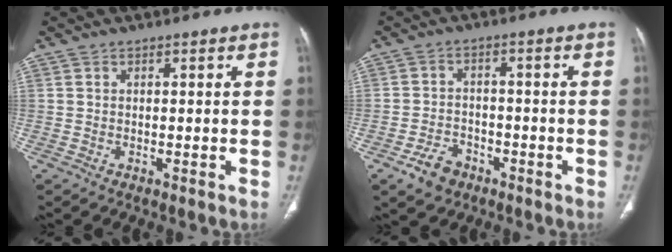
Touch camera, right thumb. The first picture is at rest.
{"total": 5.6, "force": [-3.3, 3.8, 2.3], "torque": [-0.032, 0.021, -0.053]}